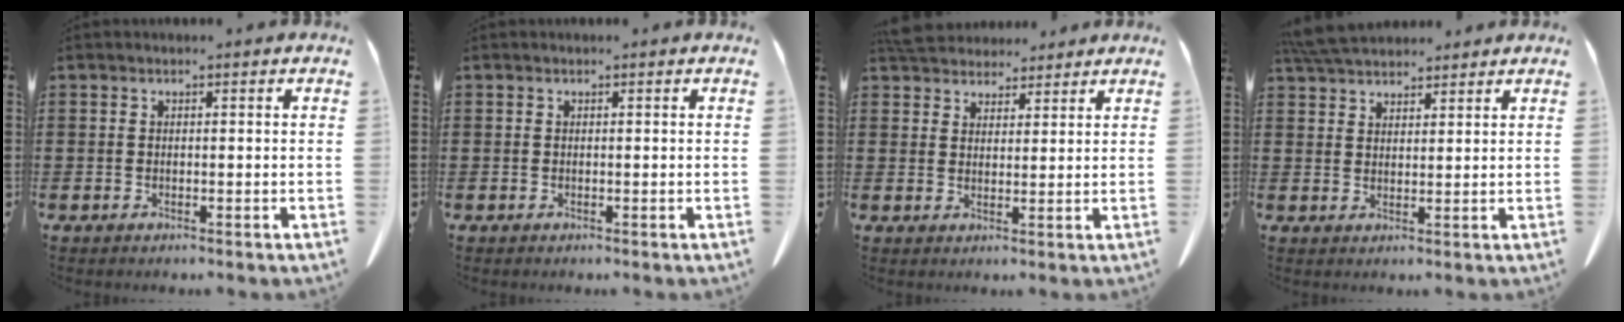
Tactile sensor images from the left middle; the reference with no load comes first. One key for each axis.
{"total": 0.0}
{"total": 4.8, "fx": 4.5, "fy": 1.3, "fz": 0.6, "tx": -0.028, "ty": -0.008, "tz": 0.089}
{"total": 5.5, "fx": 5.1, "fy": 1.1, "fz": 1.6, "tx": -0.045, "ty": -0.008, "tz": 0.100}